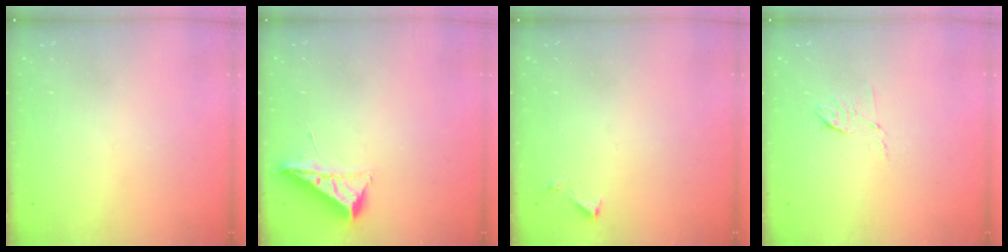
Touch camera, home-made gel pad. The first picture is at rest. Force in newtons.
{"total": 6.8, "press": 6.7, "slide": 0.7}
{"total": 3.2, "press": 3.2, "slide": 0.2}
{"total": 5.7, "press": 5.5, "slide": 1.5}